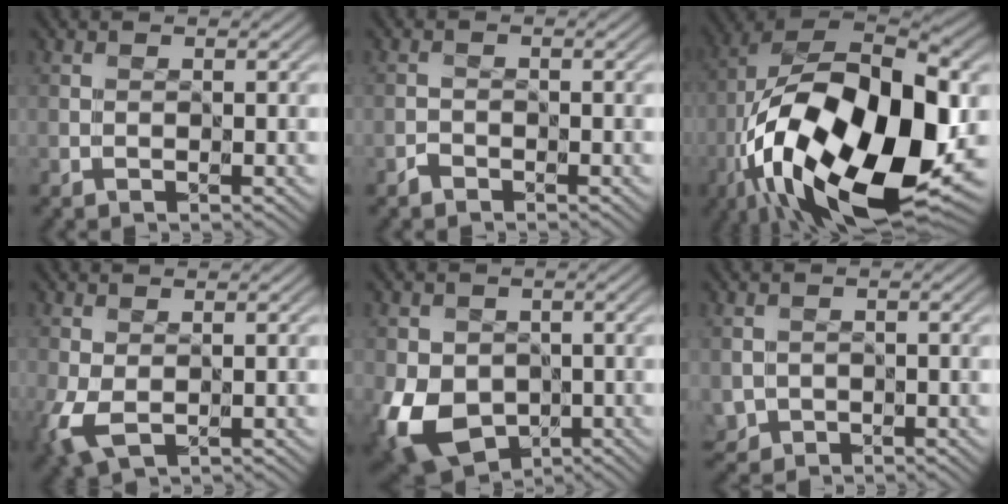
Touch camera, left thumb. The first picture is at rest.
{"total": 1.0, "force": [-0.8, 0.1, -0.6], "torque": [0.012, 0.002, -0.018]}
{"total": 20.7, "force": [-5.9, 9.6, 17.3], "torque": [-0.343, -0.004, -0.098]}
{"total": 4.4, "force": [-0.9, 2.6, 3.5], "torque": [-0.098, -0.013, -0.014]}
{"total": 8.9, "force": [-2.6, 6.8, 5.1], "torque": [-0.125, -0.030, -0.046]}
{"total": 1.6, "force": [-0.5, 1.5, -0.1], "torque": [-0.004, -0.013, -0.009]}